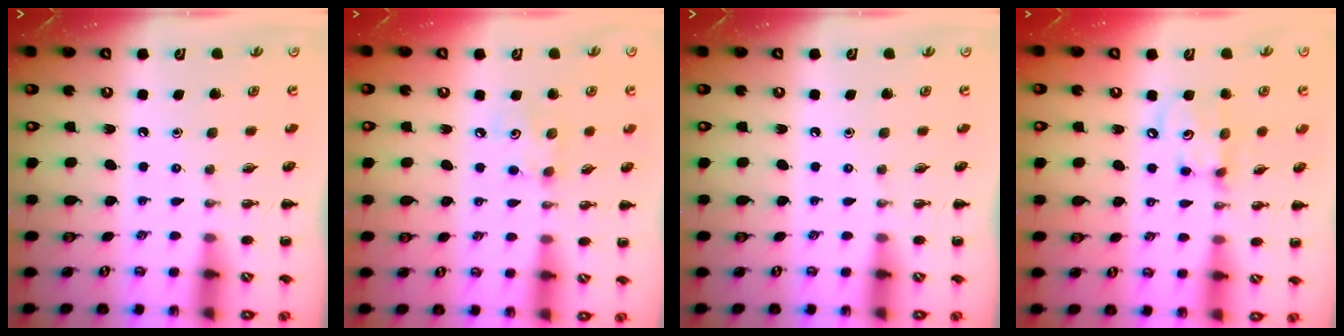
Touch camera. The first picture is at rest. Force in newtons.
{"total": 4.3, "press": 4.2, "slide": 0.7}
{"total": 0.0}
{"total": 7.3, "press": 7.3, "slide": 0.6}